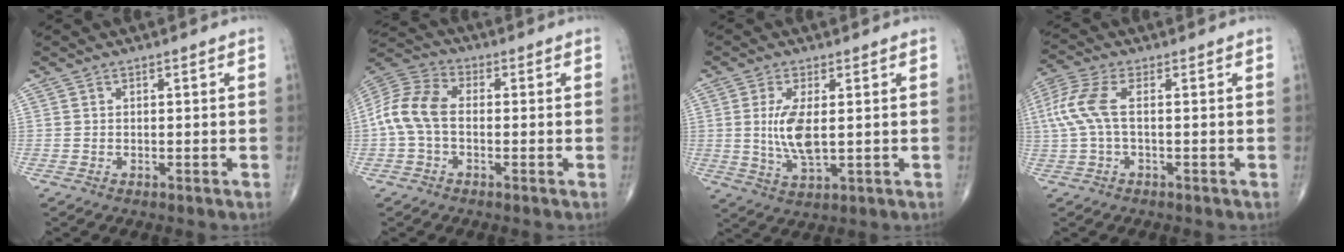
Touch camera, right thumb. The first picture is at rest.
{"total": 9.8, "force": [-0.8, 6.2, 7.5], "torque": [-0.157, 0.028, -0.028]}
{"total": 7.6, "force": [0.7, 2.8, 7.0], "torque": [-0.147, -0.016, 0.019]}
{"total": 7.7, "force": [0.5, 3.1, 7.1], "torque": [-0.197, 0.021, 0.009]}